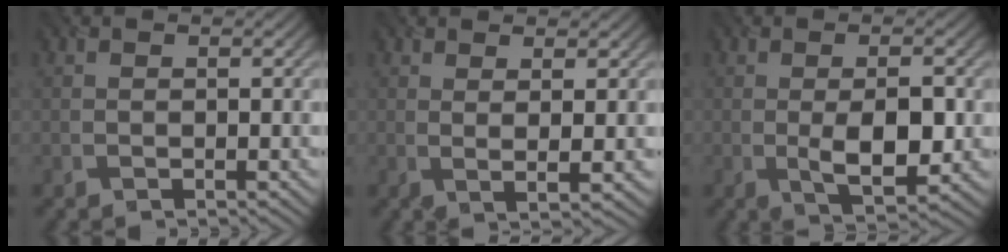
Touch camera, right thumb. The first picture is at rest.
{"total": 2.8, "force": [1.1, 0.3, 2.5], "torque": [-0.047, -0.004, 0.019]}
{"total": 5.9, "force": [-1.1, 2.2, 5.4], "torque": [-0.096, -0.008, -0.014]}